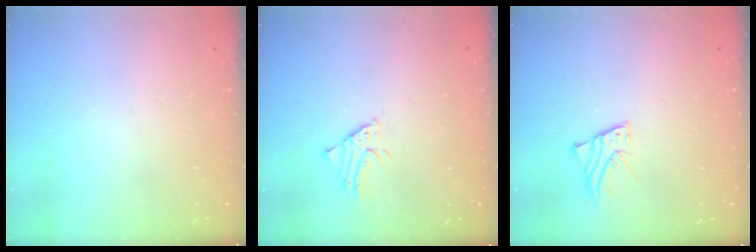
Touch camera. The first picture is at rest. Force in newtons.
{"total": 1.7, "press": 1.7, "slide": 0.1}
{"total": 2.9, "press": 2.9, "slide": 0.1}